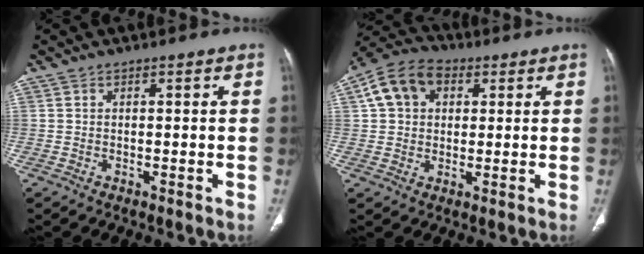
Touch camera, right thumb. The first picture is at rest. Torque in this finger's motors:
{"motor_torque": [1.21, 1.11, 0.55, -0.49, 0.08]}